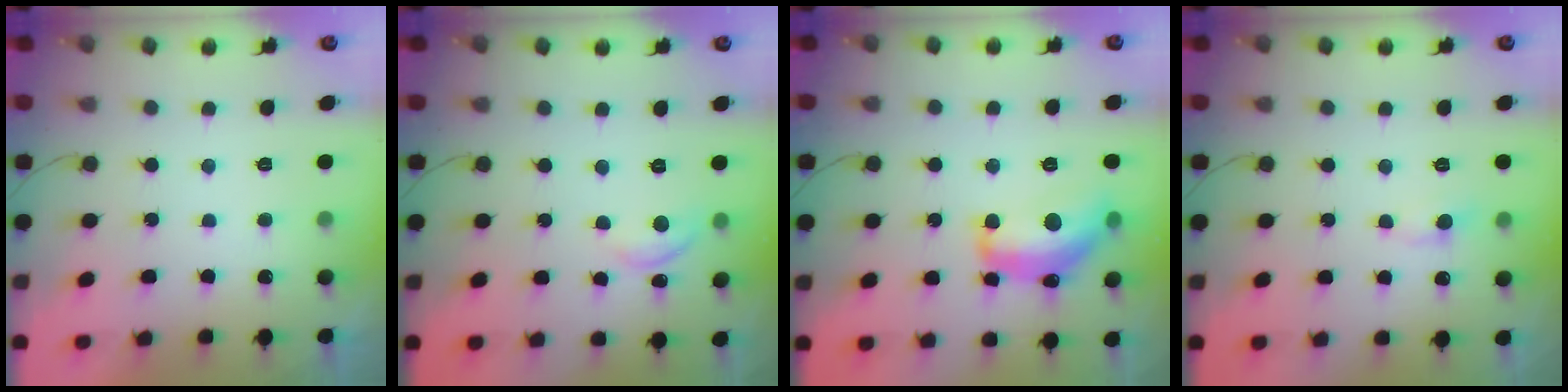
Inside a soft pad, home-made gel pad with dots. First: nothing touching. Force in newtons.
{"total": 6.2, "press": 6.2, "slide": 0.6}
{"total": 15.5, "press": 15.5, "slide": 0.6}
{"total": 4.0, "press": 3.9, "slide": 0.5}